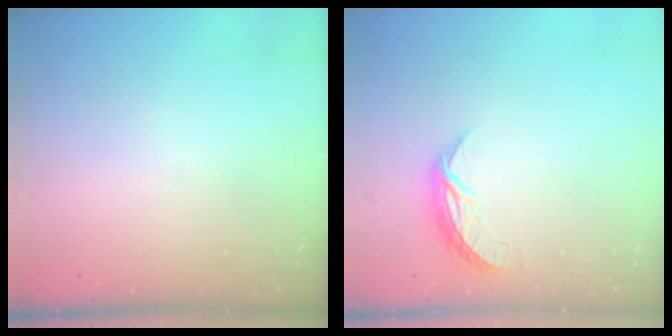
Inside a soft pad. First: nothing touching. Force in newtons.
{"total": 6.2, "press": 6.2, "slide": 0.5}